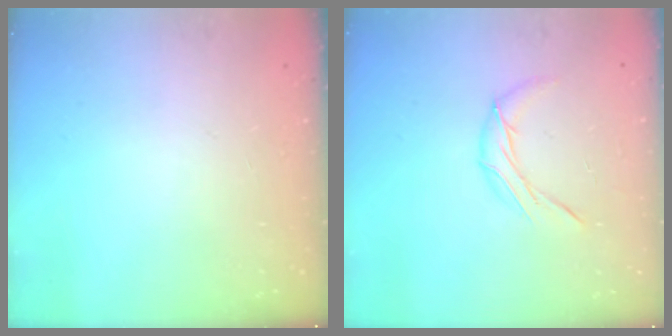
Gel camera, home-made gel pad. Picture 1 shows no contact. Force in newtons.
{"total": 7.0, "press": 7.0, "slide": 0.3}